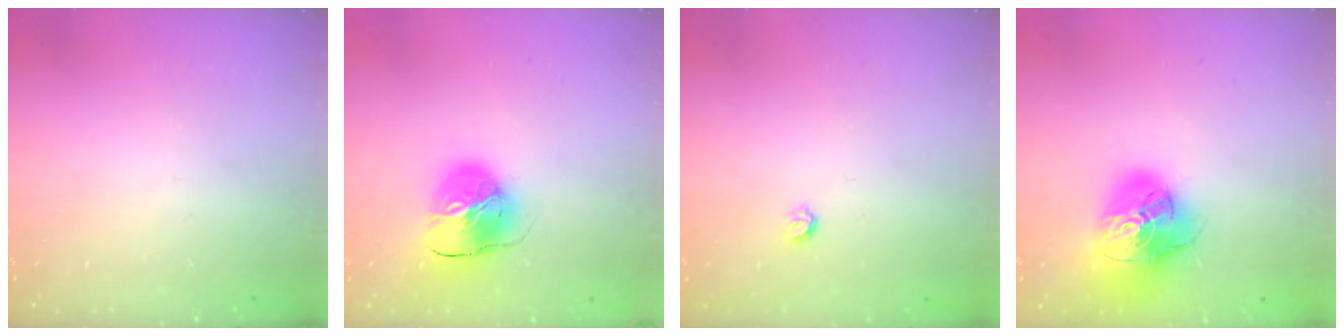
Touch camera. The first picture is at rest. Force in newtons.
{"total": 11.2, "press": 11.1, "slide": 1.5}
{"total": 3.9, "press": 3.8, "slide": 0.8}
{"total": 21.8, "press": 21.6, "slide": 2.6}